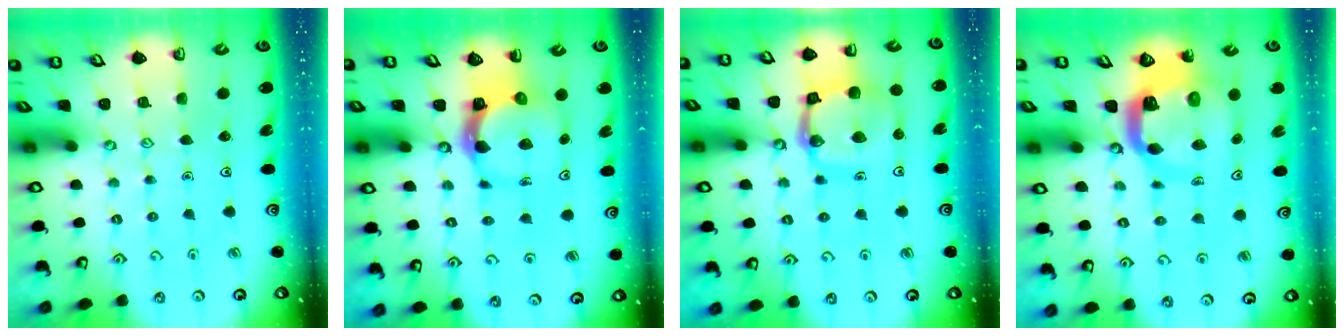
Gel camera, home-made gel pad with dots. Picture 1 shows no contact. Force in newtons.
{"total": 4.7, "press": 4.7, "slide": 0.7}
{"total": 13.5, "press": 13.5, "slide": 1.4}
{"total": 9.4, "press": 9.4, "slide": 1.3}